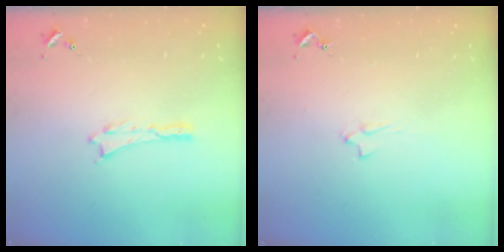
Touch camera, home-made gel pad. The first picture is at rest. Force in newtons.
{"total": 2.1, "press": 2.1, "slide": 0.3}